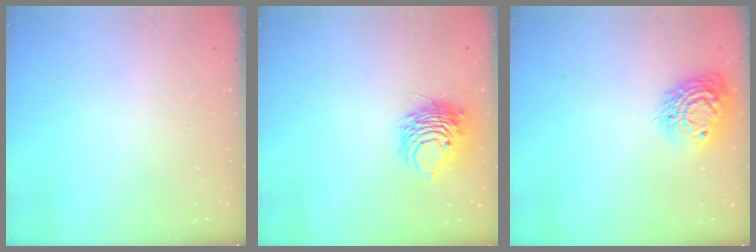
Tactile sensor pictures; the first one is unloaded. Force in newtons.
{"total": 11.0, "press": 10.9, "slide": 0.7}
{"total": 13.2, "press": 13.2, "slide": 0.8}